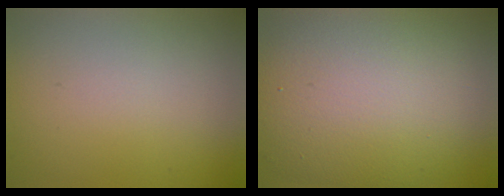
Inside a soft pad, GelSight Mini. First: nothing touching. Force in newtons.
{"total": 12.9, "press": 12.9, "slide": 0.9}